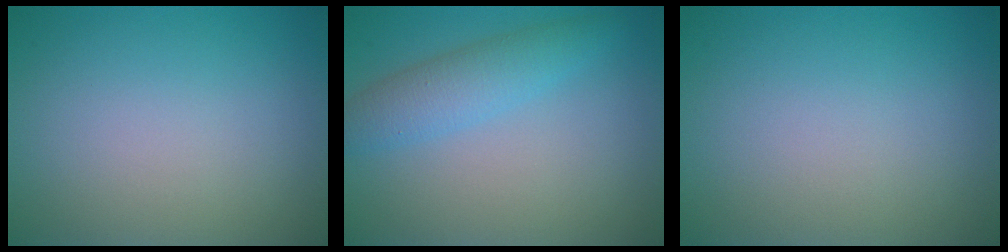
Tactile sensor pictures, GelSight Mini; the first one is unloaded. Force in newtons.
{"total": 3.2, "press": 3.2, "slide": 0.1}
{"total": 0.0}